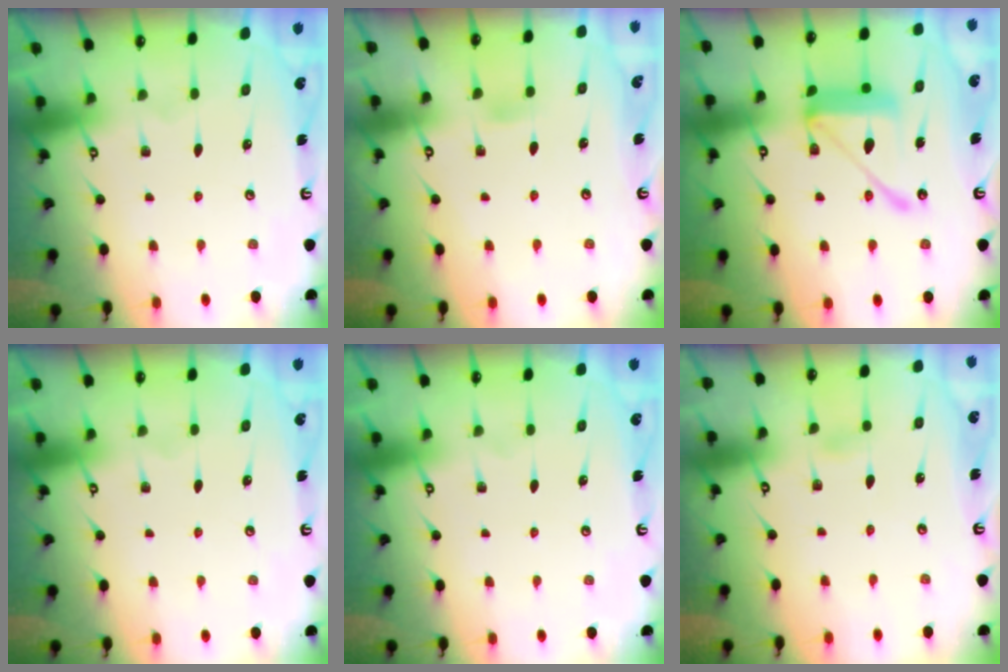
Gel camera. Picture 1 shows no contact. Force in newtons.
{"total": 2.9, "press": 2.9, "slide": 0.5}
{"total": 17.4, "press": 17.3, "slide": 1.8}
{"total": 0.0}
{"total": 0.0}
{"total": 1.7, "press": 1.7, "slide": 0.1}